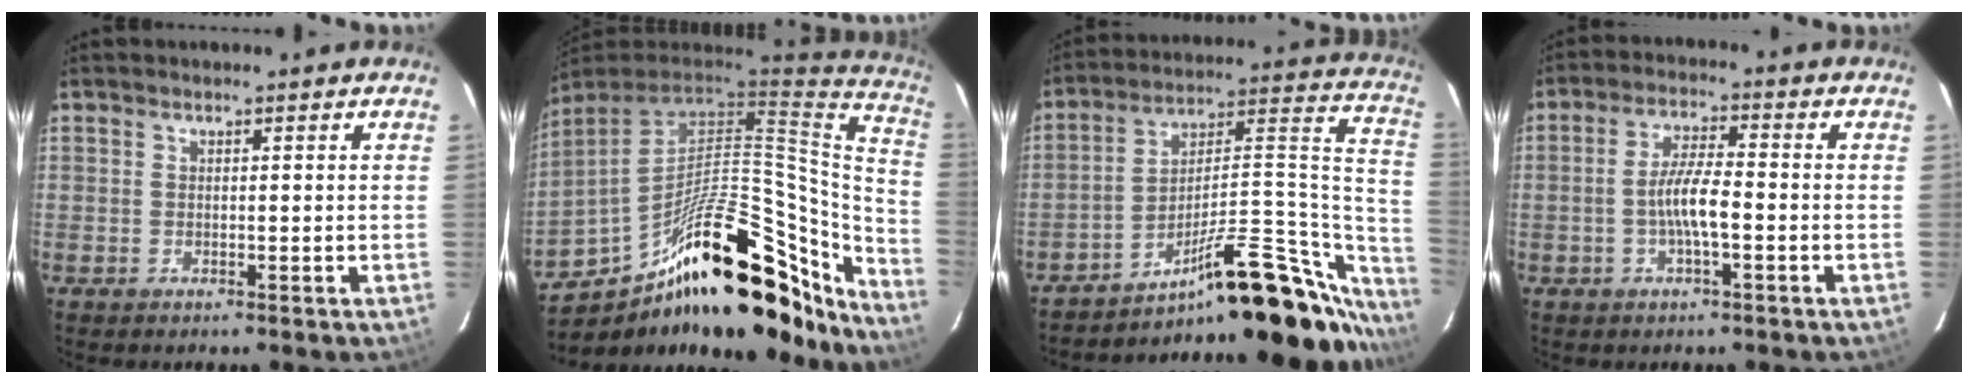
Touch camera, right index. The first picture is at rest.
{"total": 33.6, "force": [-20.5, 13.7, 22.8], "torque": [-0.348, 0.016, -0.291]}
{"total": 29.6, "force": [-22.1, 8.2, 18.0], "torque": [-0.203, 0.044, -0.322]}
{"total": 6.0, "force": [-1.7, 0.9, 5.7], "torque": [-0.112, 0.005, -0.032]}